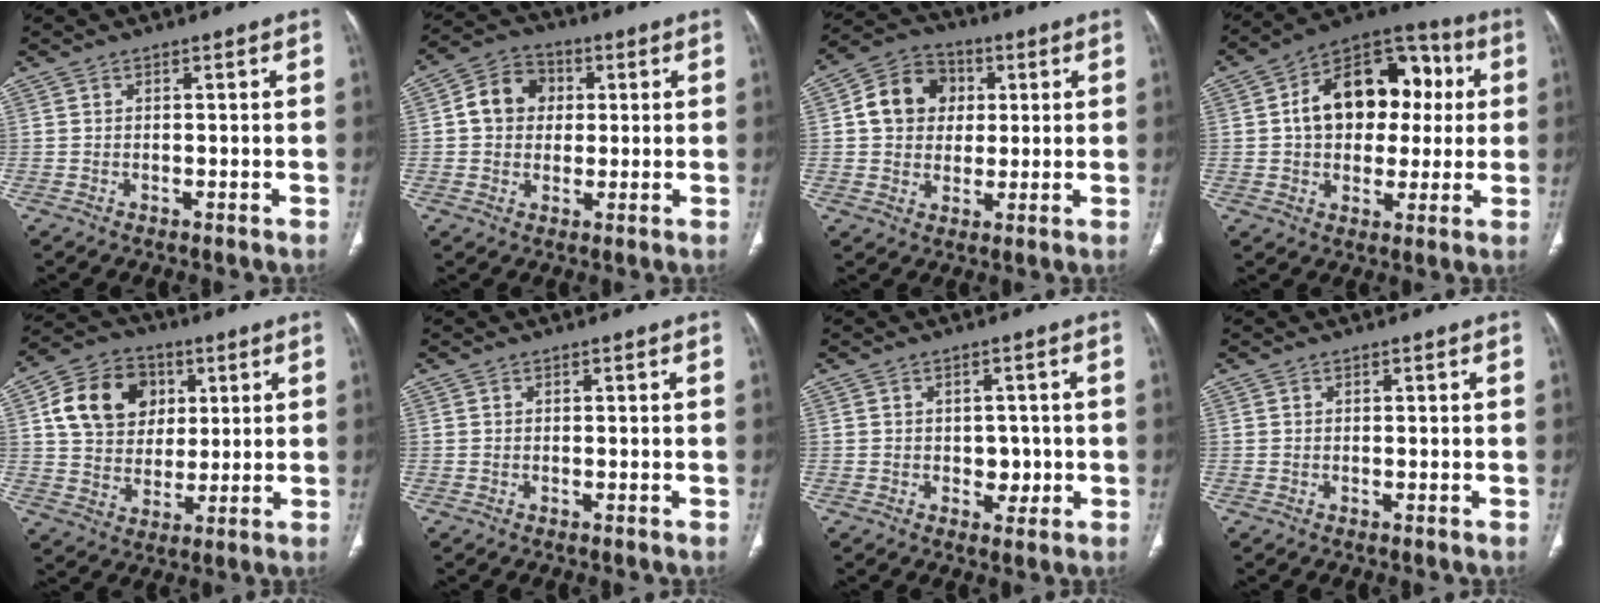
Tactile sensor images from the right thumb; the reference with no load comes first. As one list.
[{"total": 9.0, "force": [1.2, 7.6, 4.6], "torque": [-0.053, 0.012, 0.011]}, {"total": 11.3, "force": [2.0, 9.6, 5.7], "torque": [-0.068, 0.009, 0.025]}, {"total": 19.5, "force": [2.7, 13.3, 14.0], "torque": [-0.168, 0.032, 0.038]}, {"total": 15.0, "force": [4.4, 11.9, 8.0], "torque": [-0.116, 0.000, 0.076]}, {"total": 0.0}, {"total": 3.6, "force": [-0.4, 2.8, 2.2], "torque": [-0.008, 0.003, -0.001]}, {"total": 0.0}]